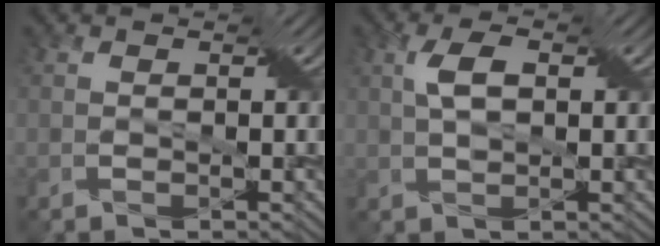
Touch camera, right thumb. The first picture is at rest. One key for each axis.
{"total": 3.9, "fx": 1.2, "fy": 1.7, "fz": 3.3, "tx": -0.071, "ty": 0.009, "tz": 0.021}